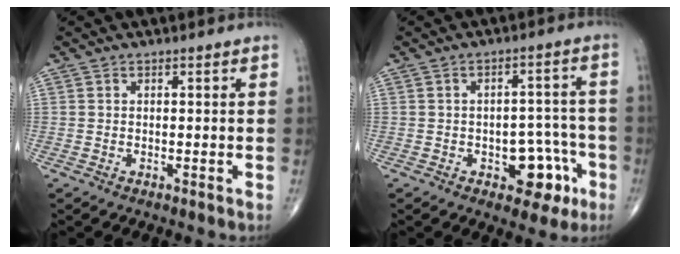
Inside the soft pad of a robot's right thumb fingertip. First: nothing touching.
{"total": 9.0, "force": [-3.8, 5.3, 6.1], "torque": [-0.038, 0.039, -0.042]}